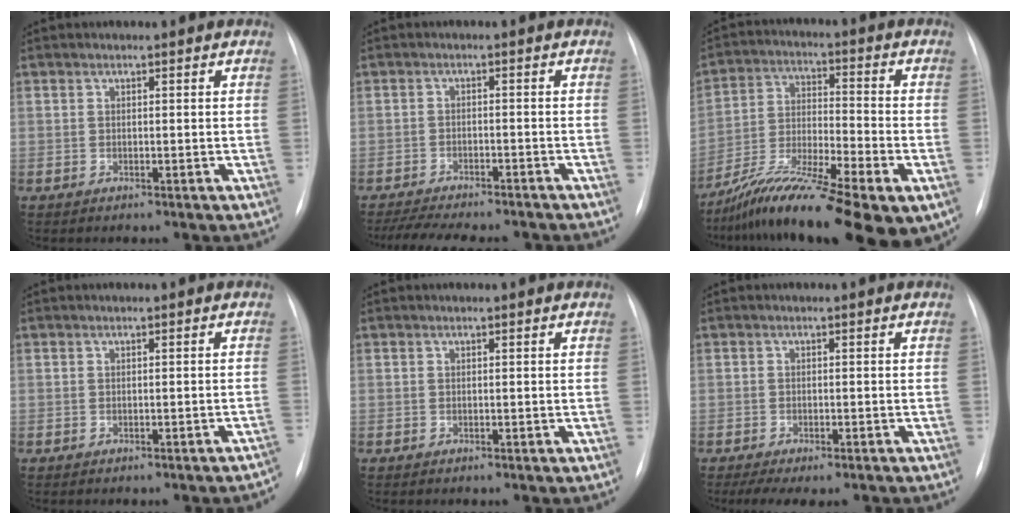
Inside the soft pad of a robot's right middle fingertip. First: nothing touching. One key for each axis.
{"total": 13.2, "fx": -11.7, "fy": 2.9, "fz": 5.4, "tx": -0.098, "ty": -0.006, "tz": -0.157}
{"total": 18.8, "fx": -12.8, "fy": 3.5, "fz": 13.4, "tx": -0.219, "ty": -0.010, "tz": -0.217}
{"total": 1.6, "fx": -1.4, "fy": -0.1, "fz": 0.8, "tx": -0.008, "ty": 0.009, "tz": -0.015}
{"total": 0.0}
{"total": 6.3, "fx": -4.6, "fy": 2.3, "fz": 3.6, "tx": -0.051, "ty": -0.009, "tz": -0.065}